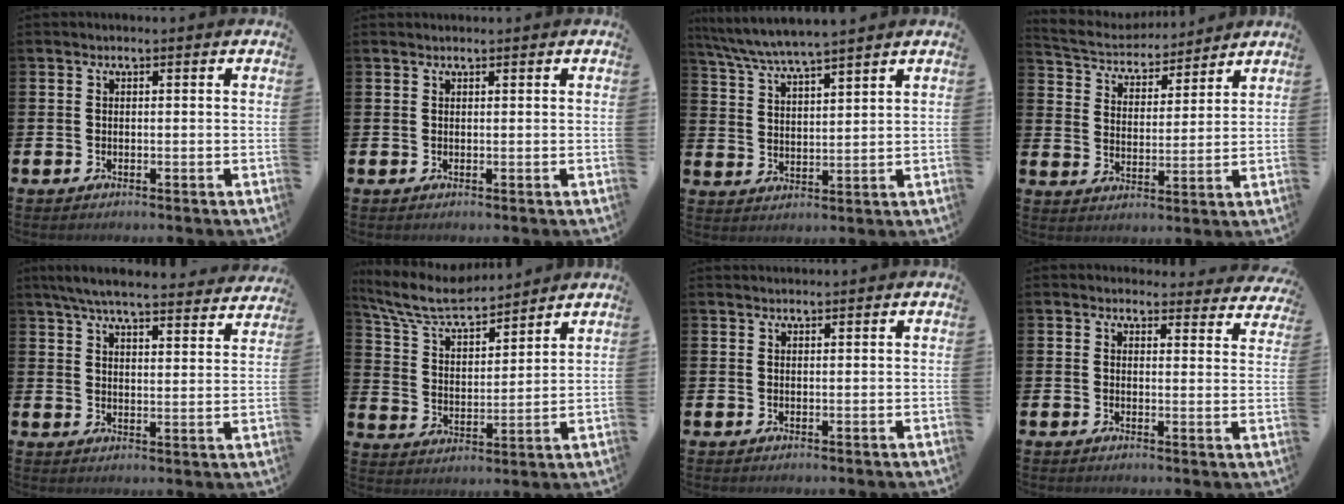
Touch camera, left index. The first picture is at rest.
{"total": 0.5, "force": [0.5, 0.0, 0.0], "torque": [0.003, -0.001, 0.009]}
{"total": 5.9, "force": [5.7, -0.2, 1.5], "torque": [-0.052, -0.029, 0.100]}
{"total": 5.3, "force": [5.1, 1.6, 0.4], "torque": [-0.039, -0.038, 0.086]}
{"total": 6.5, "force": [6.1, 0.7, 2.0], "torque": [-0.054, -0.038, 0.107]}
{"total": 8.2, "force": [7.4, 1.7, 3.1], "torque": [-0.093, -0.043, 0.130]}
{"total": 0.9, "force": [0.9, 0.1, 0.1], "torque": [0.002, -0.001, 0.016]}
{"total": 3.1, "force": [3.0, 0.9, 0.0], "torque": [0.003, -0.018, 0.050]}